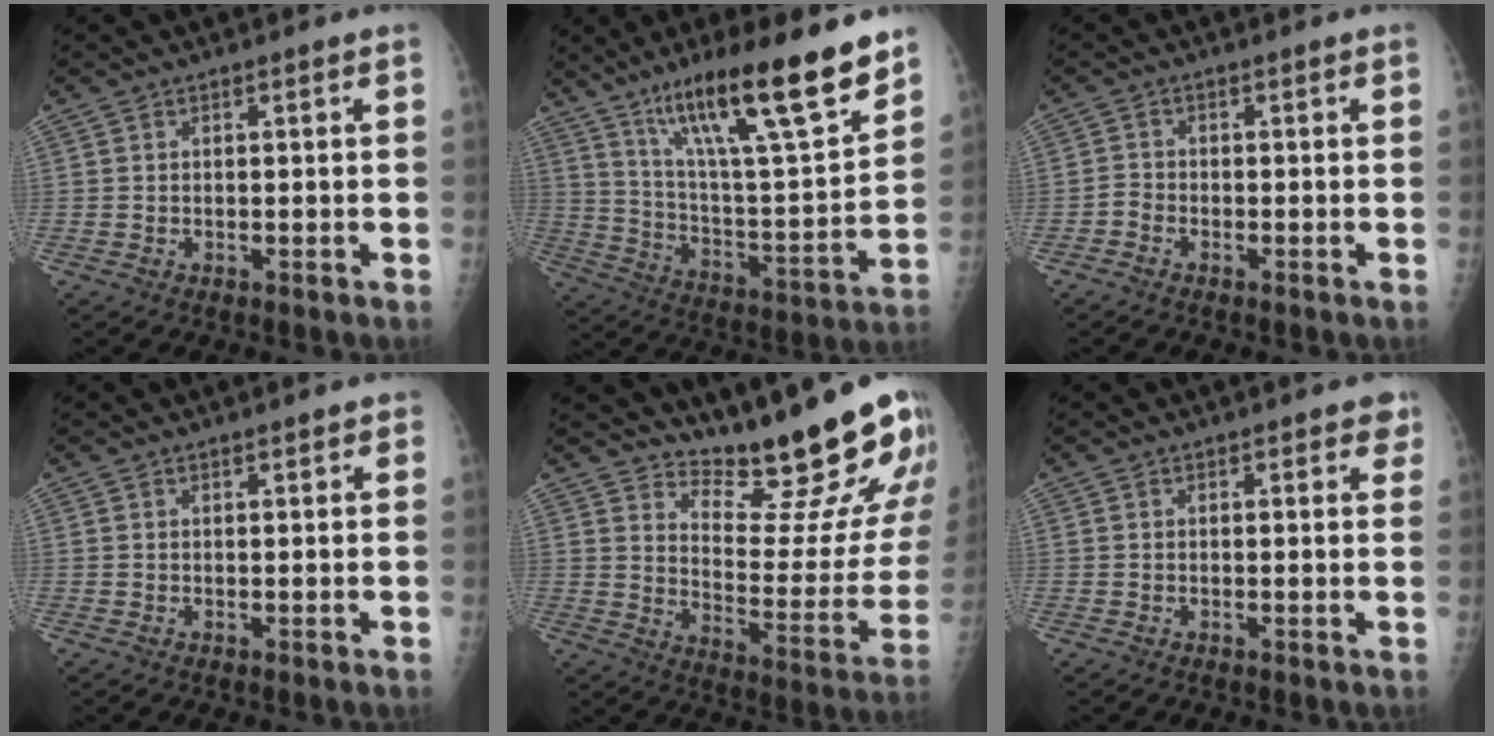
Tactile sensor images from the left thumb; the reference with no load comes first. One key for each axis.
{"total": 23.3, "fx": 15.7, "fy": 3.5, "fz": 16.8, "tx": -0.255, "ty": -0.070, "tz": 0.267}
{"total": 1.6, "fx": -1.1, "fy": 1.0, "fz": 0.6, "tx": -0.011, "ty": 0.005, "tz": -0.026}
{"total": 0.9, "fx": 0.7, "fy": 0.4, "fz": 0.4, "tx": -0.004, "ty": -0.002, "tz": 0.007}
{"total": 20.9, "fx": 18.6, "fy": 3.8, "fz": 8.7, "tx": -0.084, "ty": -0.172, "tz": 0.249}
{"total": 2.6, "fx": 1.7, "fy": 1.3, "fz": 1.4, "tx": 0.009, "ty": -0.004, "tz": 0.014}